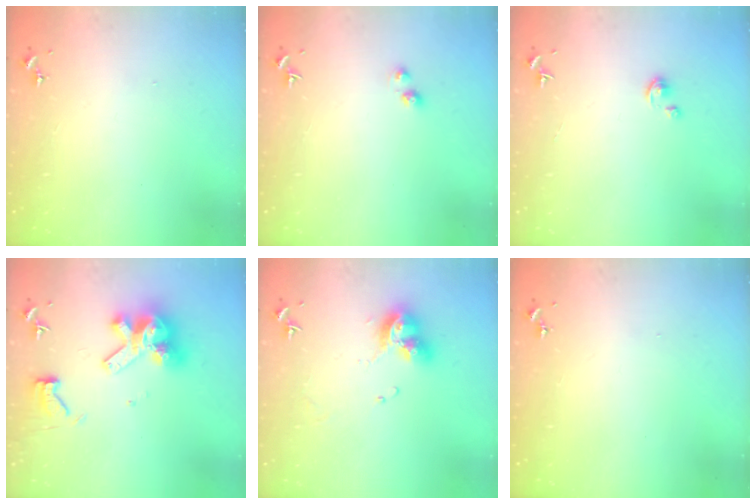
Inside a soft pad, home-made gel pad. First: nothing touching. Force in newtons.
{"total": 3.2, "press": 3.1, "slide": 0.6}
{"total": 2.7, "press": 2.7, "slide": 0.3}
{"total": 14.7, "press": 14.6, "slide": 1.8}
{"total": 10.9, "press": 10.9, "slide": 0.8}
{"total": 0.0}